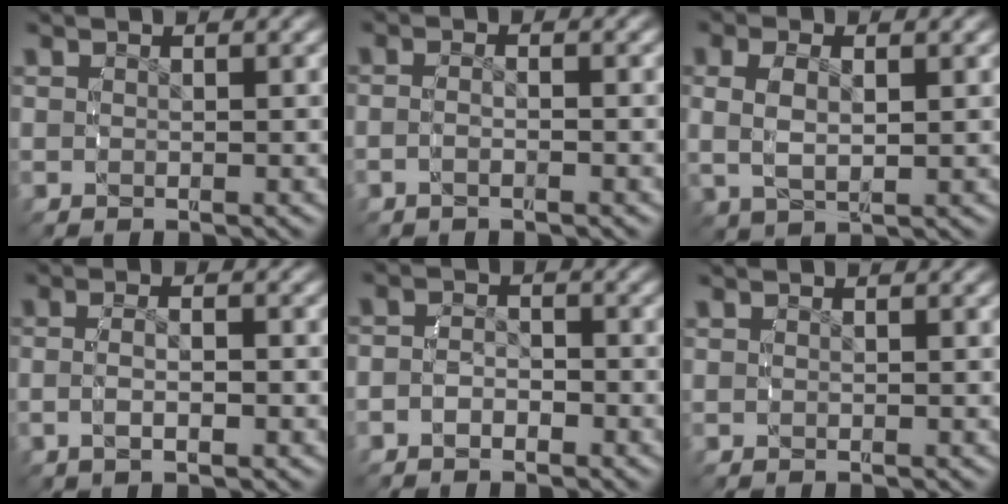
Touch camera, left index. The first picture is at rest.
{"total": 2.0, "force": [-1.0, 0.6, 1.6], "torque": [-0.037, 0.004, -0.020]}
{"total": 4.3, "force": [0.5, 2.8, 3.2], "torque": [-0.079, 0.003, 0.011]}
{"total": 3.0, "force": [-0.7, 1.0, 2.7], "torque": [-0.053, 0.006, -0.015]}
{"total": 3.1, "force": [-1.3, 2.5, 1.2], "torque": [-0.038, 0.000, -0.029]}
{"total": 0.0}